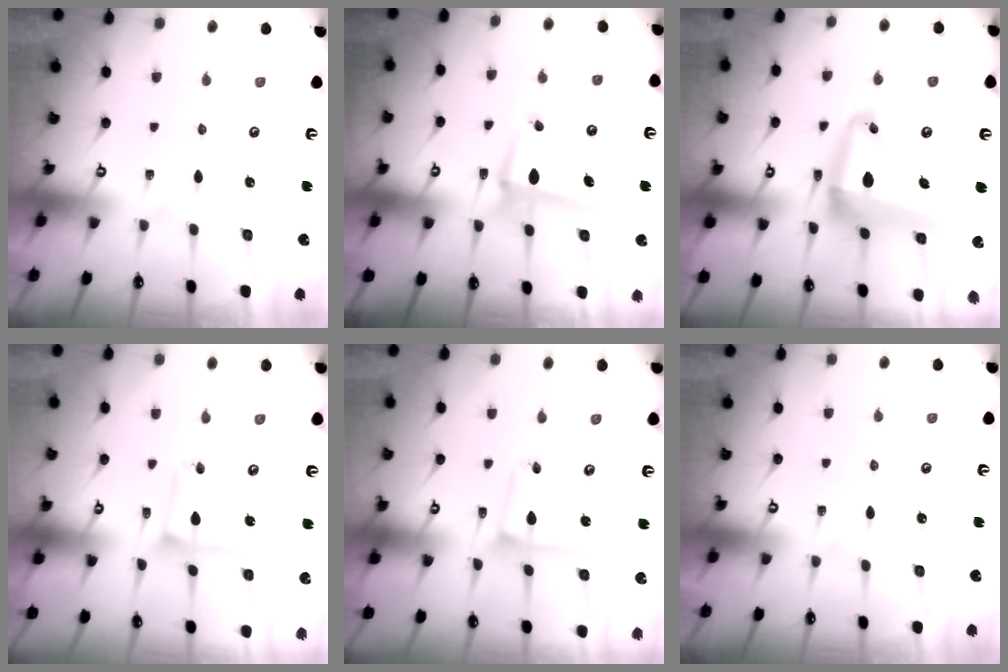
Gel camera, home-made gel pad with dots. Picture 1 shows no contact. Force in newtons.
{"total": 8.2, "press": 8.1, "slide": 1.4}
{"total": 17.2, "press": 17.1, "slide": 2.3}
{"total": 10.6, "press": 10.6, "slide": 0.9}
{"total": 10.3, "press": 10.3, "slide": 1.0}
{"total": 0.0}